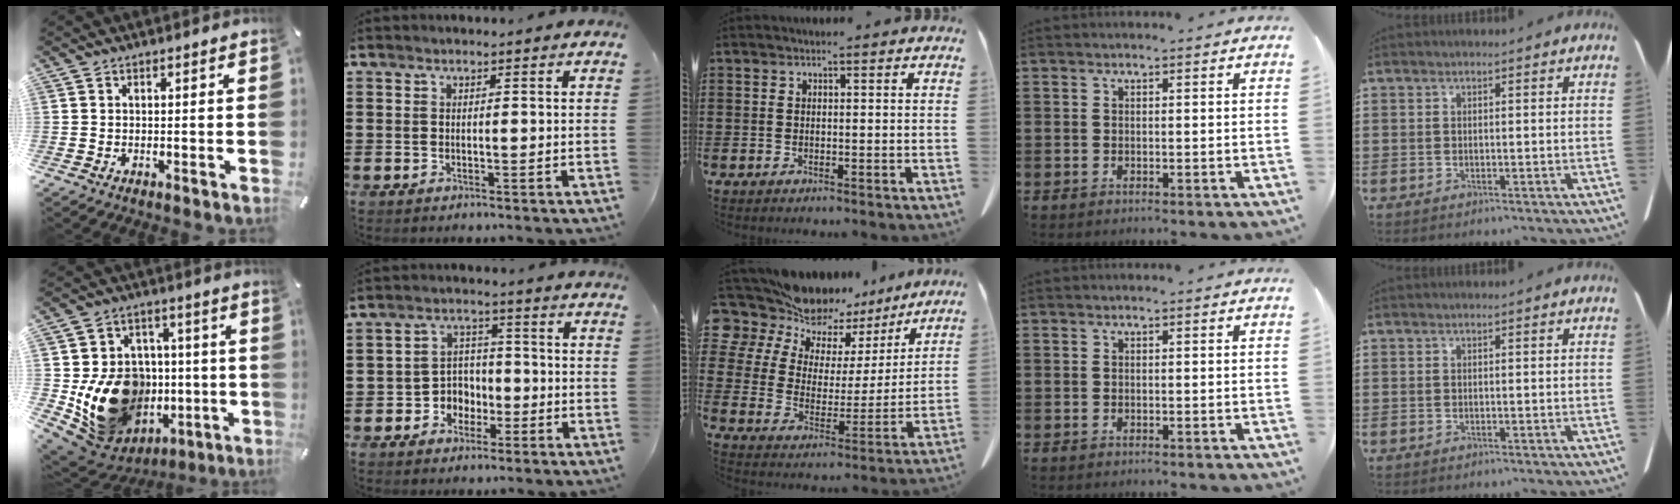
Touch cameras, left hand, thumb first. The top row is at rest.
{"thumb": {"total": 19.2, "force": [-2.5, 16.5, 9.6], "torque": [-0.165, 0.000, -0.013]}, "index": {"total": 4.5, "force": [-2.1, 3.8, 1.0], "torque": [-0.032, 0.011, -0.044]}, "middle": {"total": 10.7, "force": [9.5, 4.9, 1.1], "torque": [-0.070, -0.079, 0.177]}}